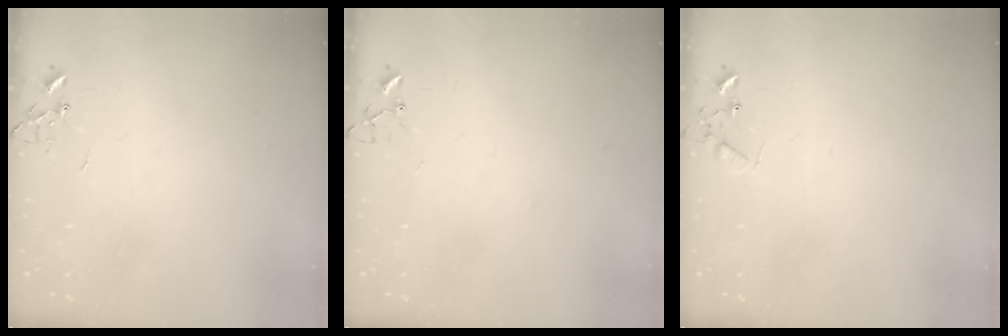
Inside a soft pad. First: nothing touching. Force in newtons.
{"total": 6.1, "press": 6.0, "slide": 0.6}
{"total": 6.1, "press": 6.1, "slide": 0.5}